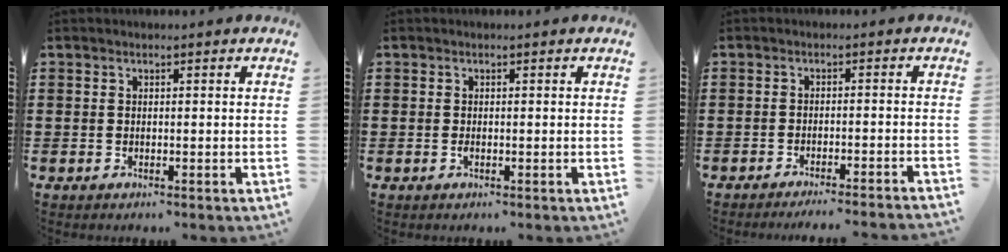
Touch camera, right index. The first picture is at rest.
{"total": 0.6, "force": [-0.3, 0.1, 0.5], "torque": [-0.019, -0.006, -0.007]}
{"total": 2.4, "force": [-2.3, -0.5, 0.7], "torque": [-0.012, 0.000, -0.047]}